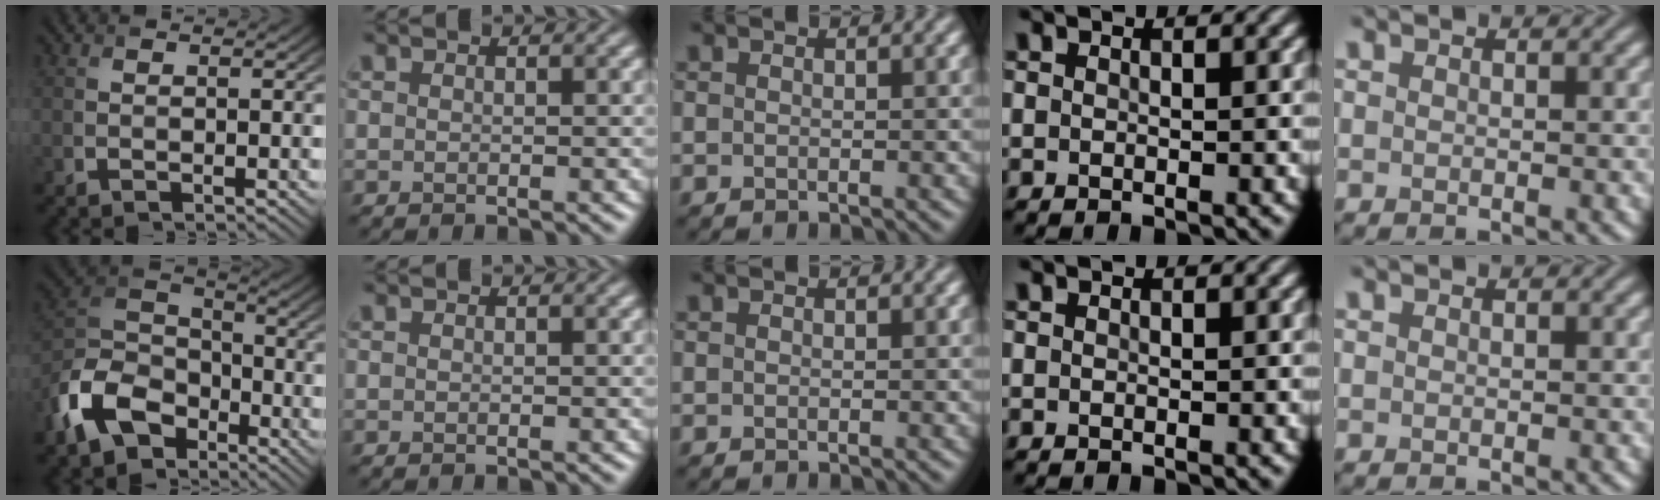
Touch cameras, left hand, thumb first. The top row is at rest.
{"thumb": {"total": 11.2, "force": [-6.6, 6.8, 5.9], "torque": [-0.137, -0.012, -0.155]}}